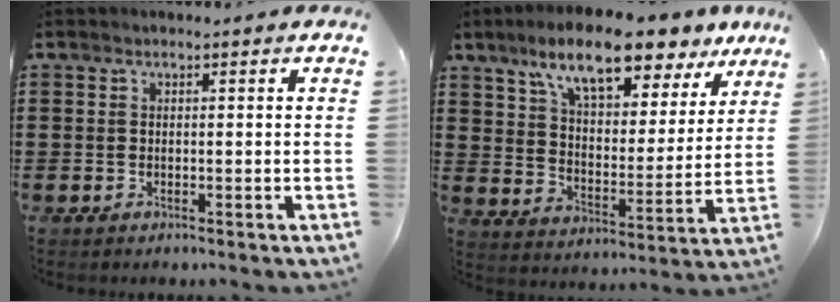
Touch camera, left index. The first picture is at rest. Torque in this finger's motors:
{"motor_torque": [2.14, 0.00, 1.05, 0.21]}